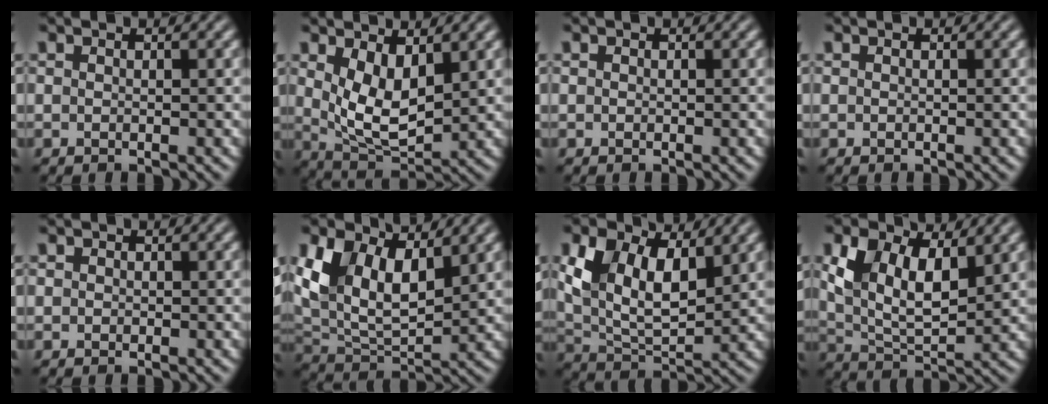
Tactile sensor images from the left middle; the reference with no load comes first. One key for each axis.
{"total": 5.2, "fx": 1.6, "fy": 2.7, "fz": 4.2, "tx": -0.090, "ty": -0.013, "tz": 0.038}
{"total": 0.0}
{"total": 0.0}
{"total": 0.6, "fx": 0.1, "fy": 0.5, "fz": 0.1, "tx": 0.003, "ty": -0.005, "tz": -0.002}
{"total": 8.8, "fx": 3.9, "fy": 4.8, "fz": 6.4, "tx": -0.135, "ty": -0.003, "tz": 0.070}
{"total": 8.9, "fx": 3.5, "fy": 4.9, "fz": 6.5, "tx": -0.137, "ty": -0.001, "tz": 0.062}
{"total": 7.9, "fx": 3.1, "fy": 4.3, "fz": 5.9, "tx": -0.122, "ty": -0.003, "tz": 0.056}